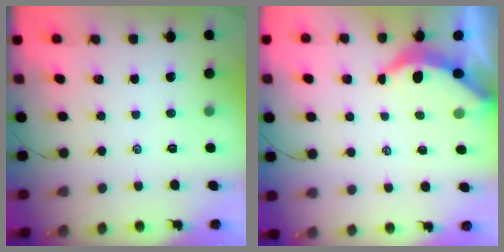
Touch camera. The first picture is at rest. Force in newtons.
{"total": 3.8, "press": 3.8, "slide": 0.4}